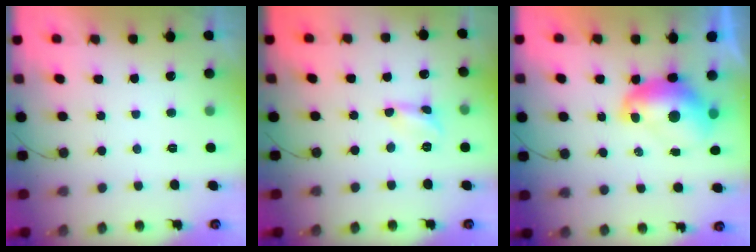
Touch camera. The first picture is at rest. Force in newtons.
{"total": 2.6, "press": 2.6, "slide": 0.2}
{"total": 10.4, "press": 10.3, "slide": 1.0}